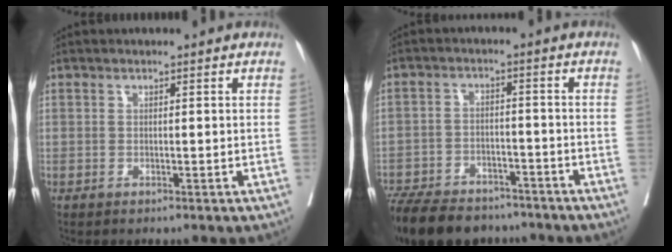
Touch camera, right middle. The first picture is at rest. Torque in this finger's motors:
{"motor_torque": [1.09, -1.05, 0.19, 0.09]}